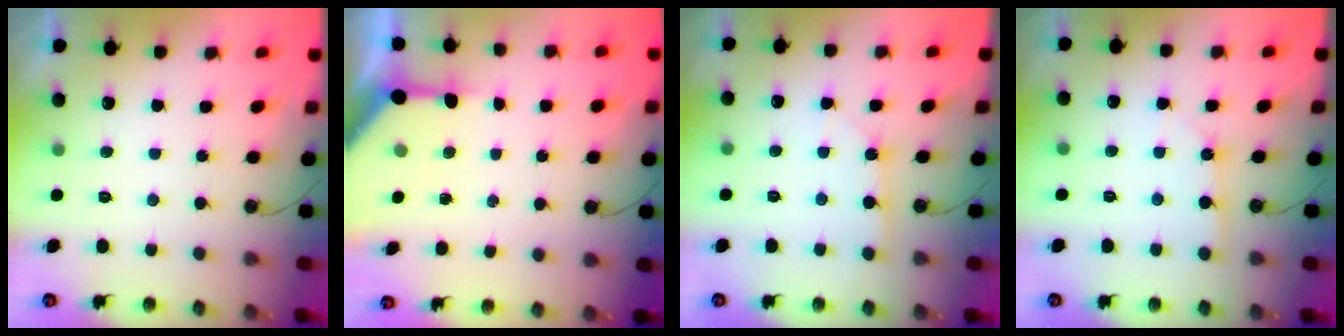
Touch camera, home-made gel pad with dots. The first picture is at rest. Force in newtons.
{"total": 6.2, "press": 6.1, "slide": 0.7}
{"total": 3.0, "press": 3.0, "slide": 0.4}
{"total": 2.8, "press": 2.8, "slide": 0.3}